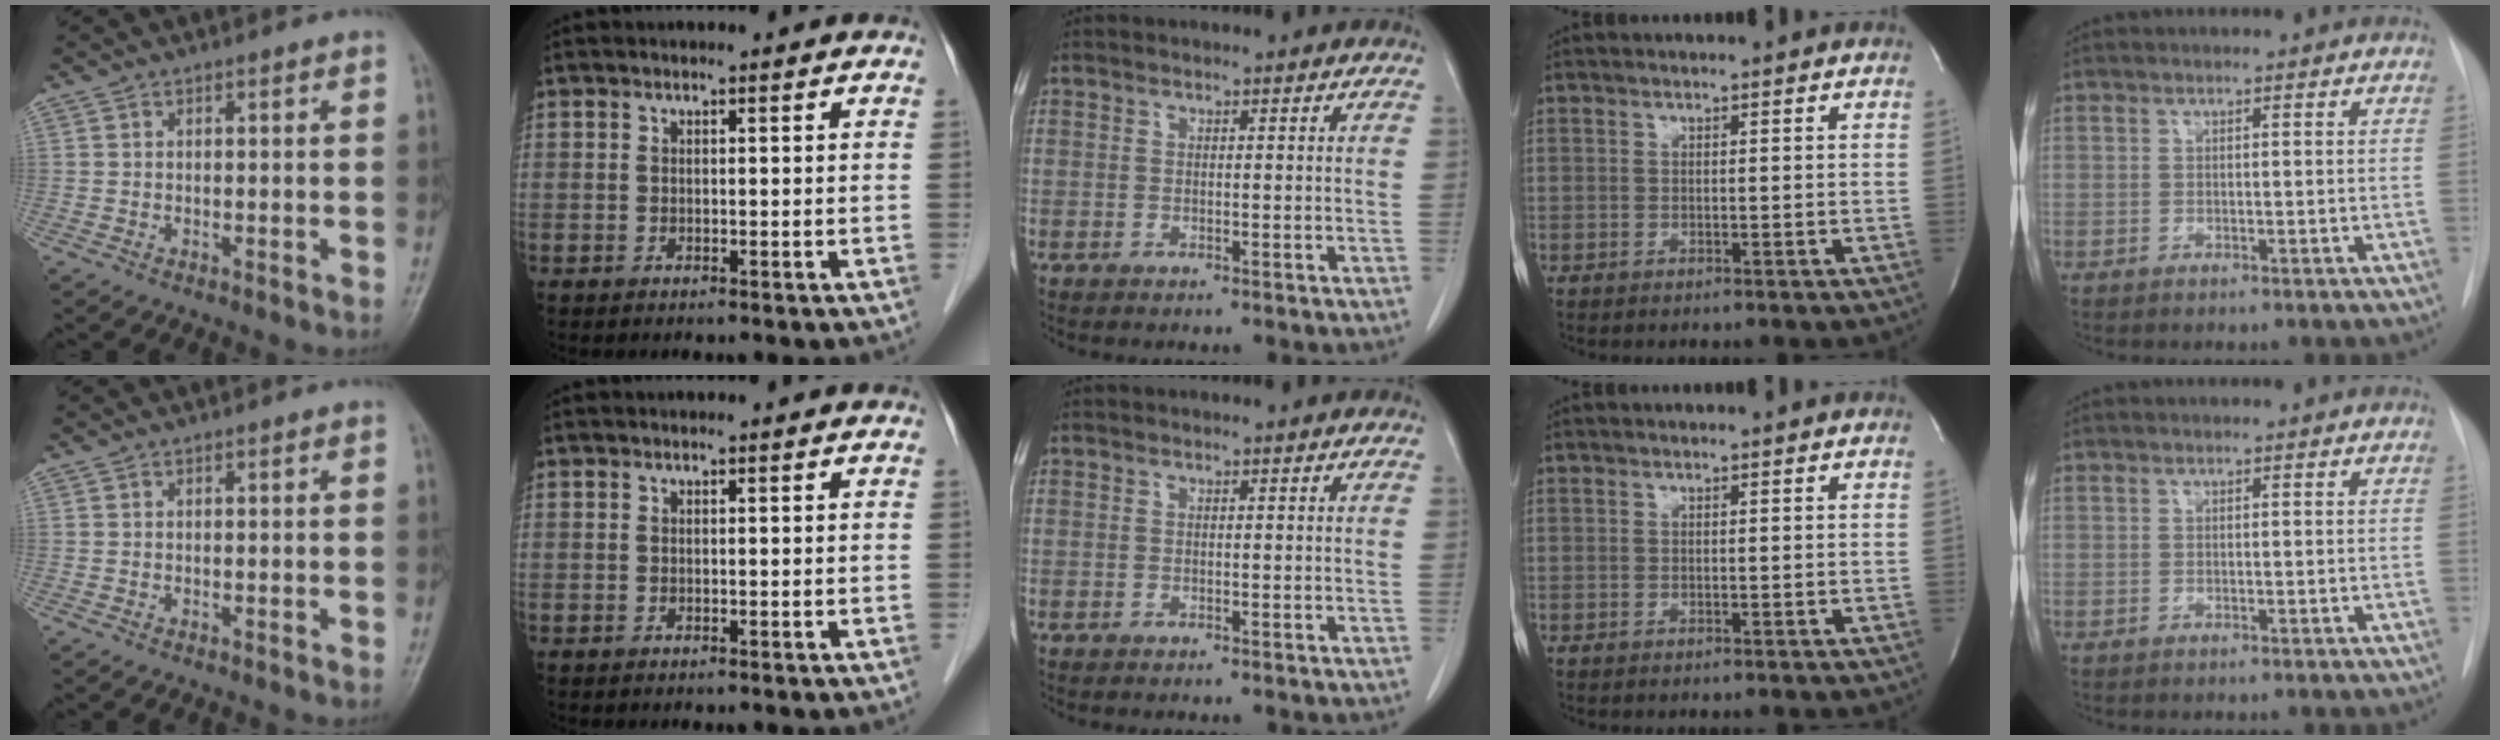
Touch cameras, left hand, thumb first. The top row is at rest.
{}